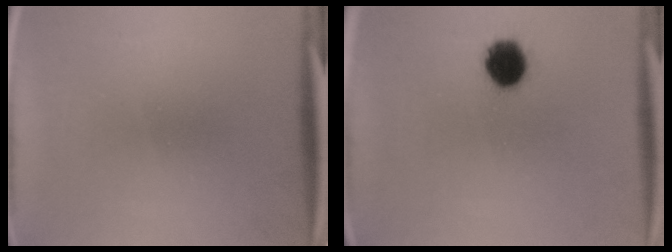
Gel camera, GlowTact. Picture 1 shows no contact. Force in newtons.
{"total": 7.6}